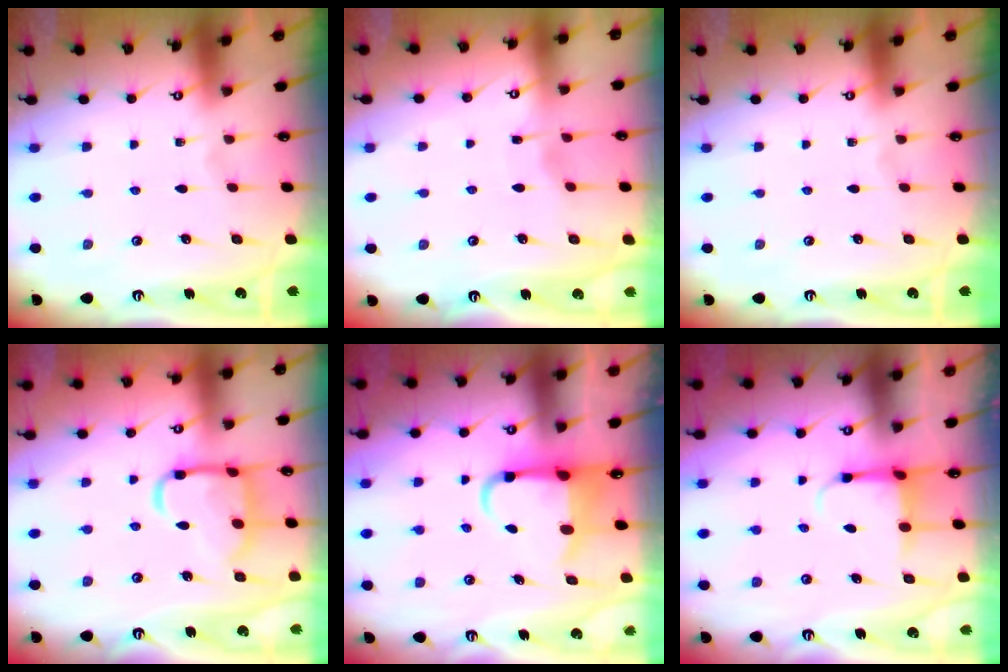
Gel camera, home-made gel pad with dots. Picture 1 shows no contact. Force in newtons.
{"total": 2.6, "press": 2.6, "slide": 0.3}
{"total": 0.0}
{"total": 13.8, "press": 13.8, "slide": 1.0}
{"total": 4.9, "press": 4.7, "slide": 1.5}
{"total": 3.8, "press": 3.5, "slide": 1.4}